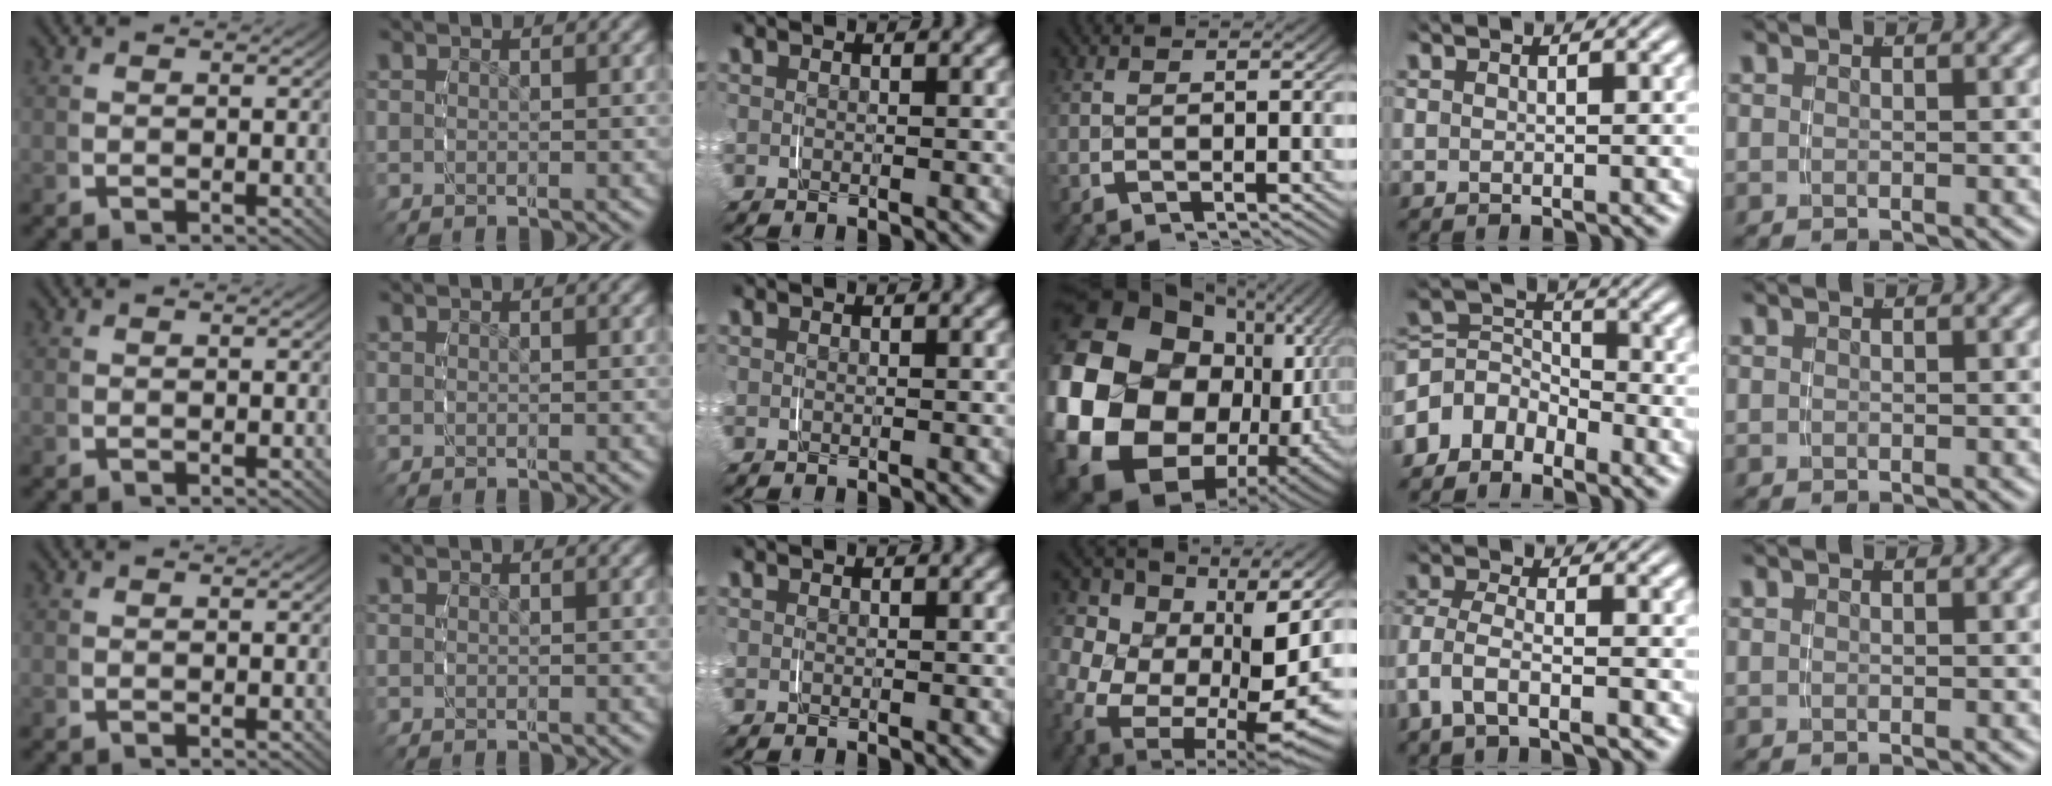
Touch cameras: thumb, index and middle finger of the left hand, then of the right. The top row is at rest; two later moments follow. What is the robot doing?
{"motion": "grasp_and_lifting", "object": "jacket"}